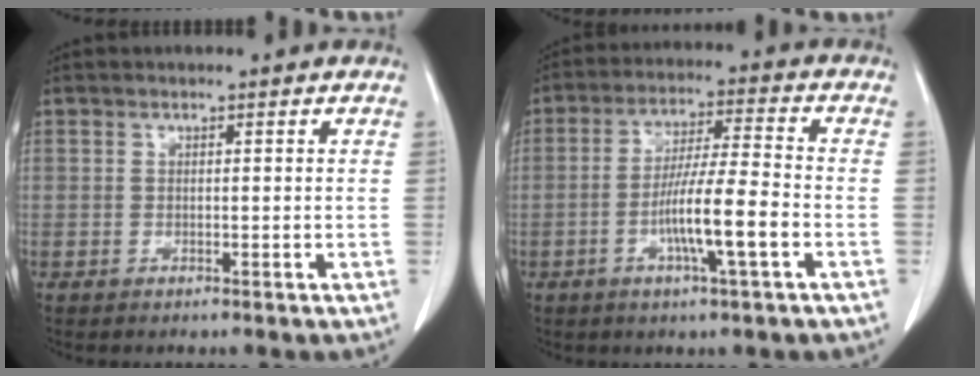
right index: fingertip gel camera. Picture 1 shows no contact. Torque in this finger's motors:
{"motor_torque": [1.52, -0.62, 0.74, 0.20]}